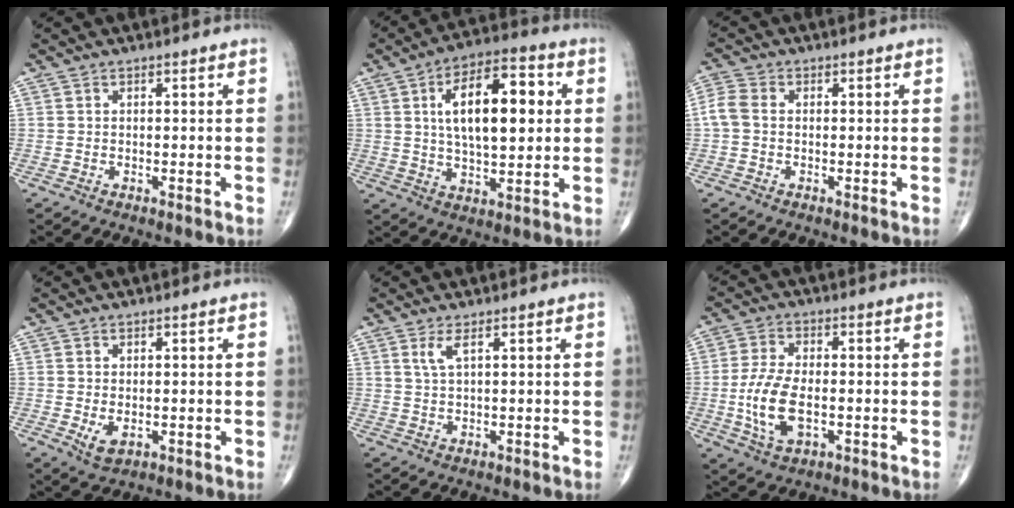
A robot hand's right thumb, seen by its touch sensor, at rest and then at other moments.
{"total": 16.3, "force": [3.1, 7.4, 14.2], "torque": [-0.207, 0.010, 0.047]}
{"total": 3.8, "force": [-0.2, 2.7, 2.7], "torque": [-0.069, 0.009, -0.014]}
{"total": 3.0, "force": [-0.5, 1.8, 2.4], "torque": [-0.036, -0.007, 0.000]}
{"total": 2.3, "force": [1.1, 0.3, 2.0], "torque": [-0.052, -0.002, 0.028]}
{"total": 10.1, "force": [-1.7, 5.1, 8.5], "torque": [-0.173, 0.002, -0.032]}